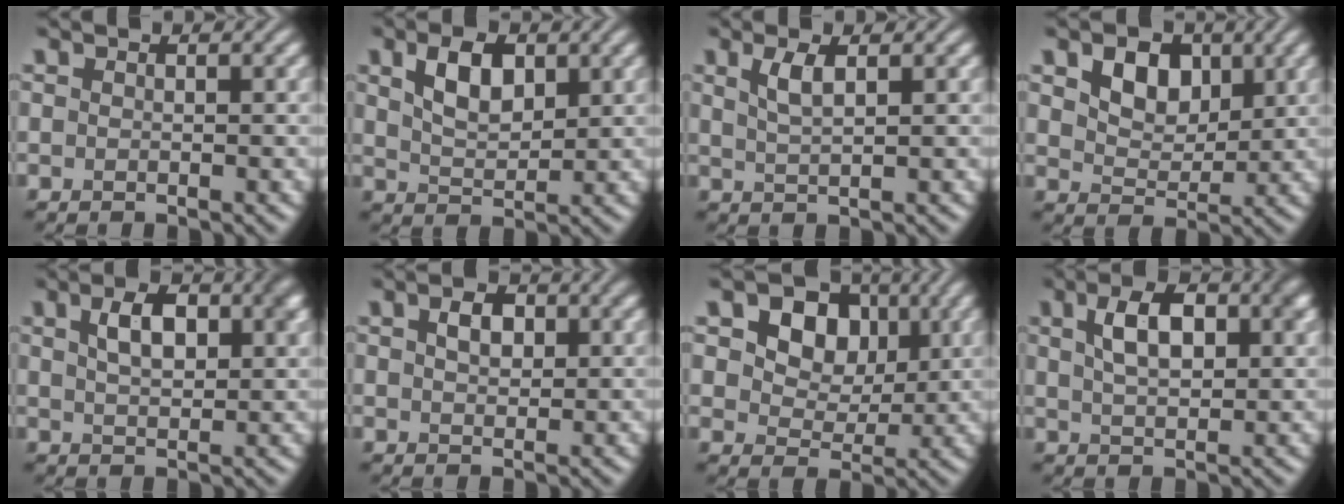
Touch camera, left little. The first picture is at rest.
{"total": 4.1, "force": [1.8, 2.3, 3.0], "torque": [-0.060, 0.004, 0.035]}
{"total": 2.1, "force": [1.0, 0.6, 1.7], "torque": [-0.035, 0.000, 0.022]}
{"total": 4.4, "force": [1.8, 3.0, 2.6], "torque": [-0.055, -0.004, 0.025]}
{"total": 5.2, "force": [1.7, 2.6, 4.1], "torque": [-0.073, 0.007, 0.030]}
{"total": 2.6, "force": [0.9, 1.6, 1.9], "torque": [-0.035, 0.003, 0.016]}
{"total": 7.6, "force": [2.9, 5.6, 4.3], "torque": [-0.090, 0.002, 0.042]}
{"total": 5.8, "force": [1.8, 2.9, 4.6], "torque": [-0.084, 0.008, 0.031]}